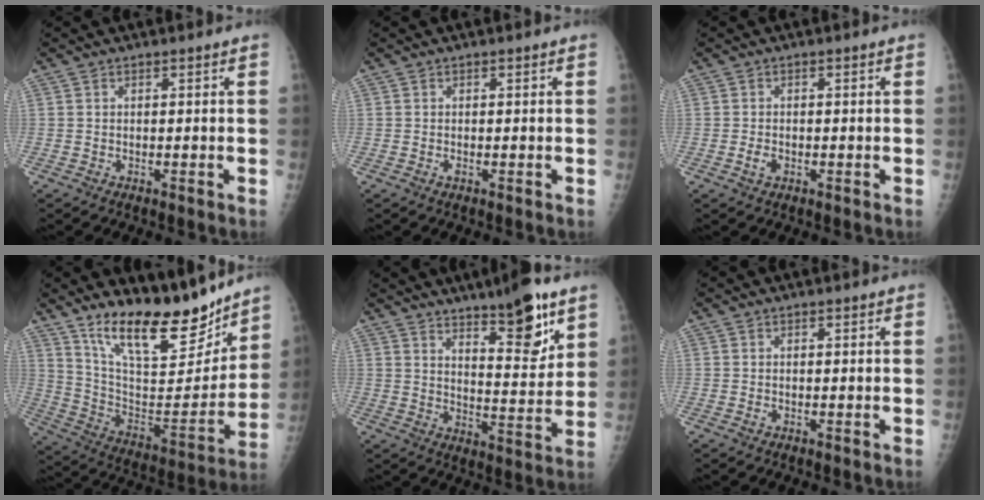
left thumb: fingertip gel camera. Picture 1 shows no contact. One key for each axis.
{"total": 0.6, "fx": -0.1, "fy": 0.3, "fz": 0.5, "tx": -0.008, "ty": -0.001, "tz": -0.002}
{"total": 1.8, "fx": -0.6, "fy": 1.2, "fz": 1.2, "tx": -0.020, "ty": 0.001, "tz": -0.012}
{"total": 21.8, "fx": 16.6, "fy": 7.2, "fz": 12.2, "tx": -0.149, "ty": -0.100, "tz": 0.283}
{"total": 12.9, "fx": 8.3, "fy": 3.6, "fz": 9.2, "tx": -0.107, "ty": -0.059, "tz": 0.128}
{"total": 0.6, "fx": -0.1, "fy": 0.4, "fz": 0.4, "tx": -0.005, "ty": 0.000, "tz": -0.001}